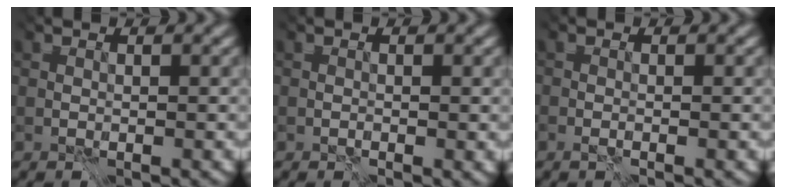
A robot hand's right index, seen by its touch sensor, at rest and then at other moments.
{"total": 0.6, "force": [-0.6, -0.3, -0.1], "torque": [0.008, -0.004, -0.019]}
{"total": 1.2, "force": [-1.2, -0.3, 0.0], "torque": [0.004, 0.006, -0.039]}